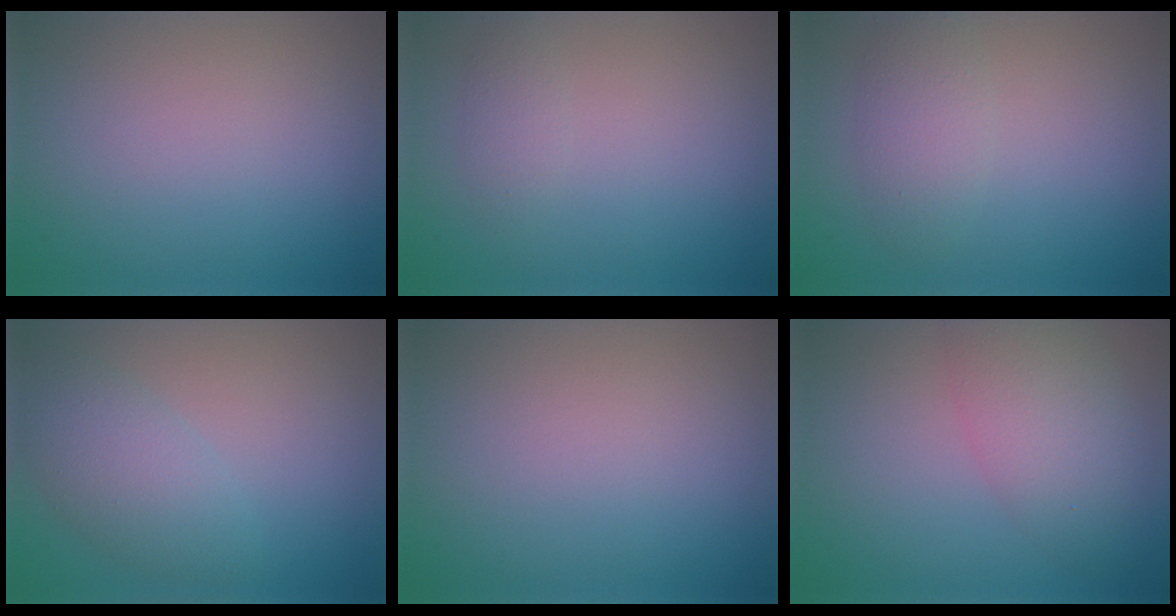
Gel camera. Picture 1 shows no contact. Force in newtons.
{"total": 1.1, "press": 1.1, "slide": 0.0}
{"total": 2.5, "press": 2.5, "slide": 0.2}
{"total": 3.8, "press": 3.8, "slide": 0.2}
{"total": 0.0}
{"total": 5.3, "press": 5.3, "slide": 0.2}